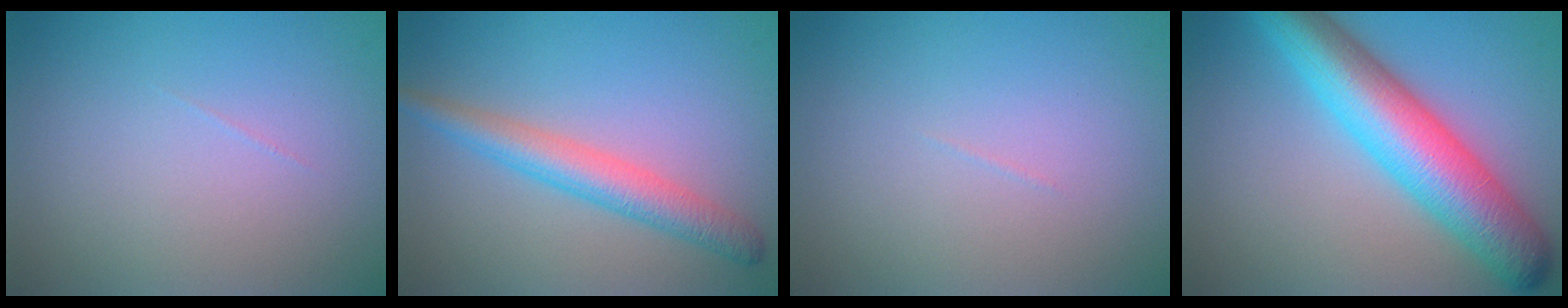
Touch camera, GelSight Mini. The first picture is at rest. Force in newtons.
{"total": 3.8, "press": 3.8, "slide": 0.3}
{"total": 0.0}
{"total": 9.5, "press": 9.5, "slide": 0.1}